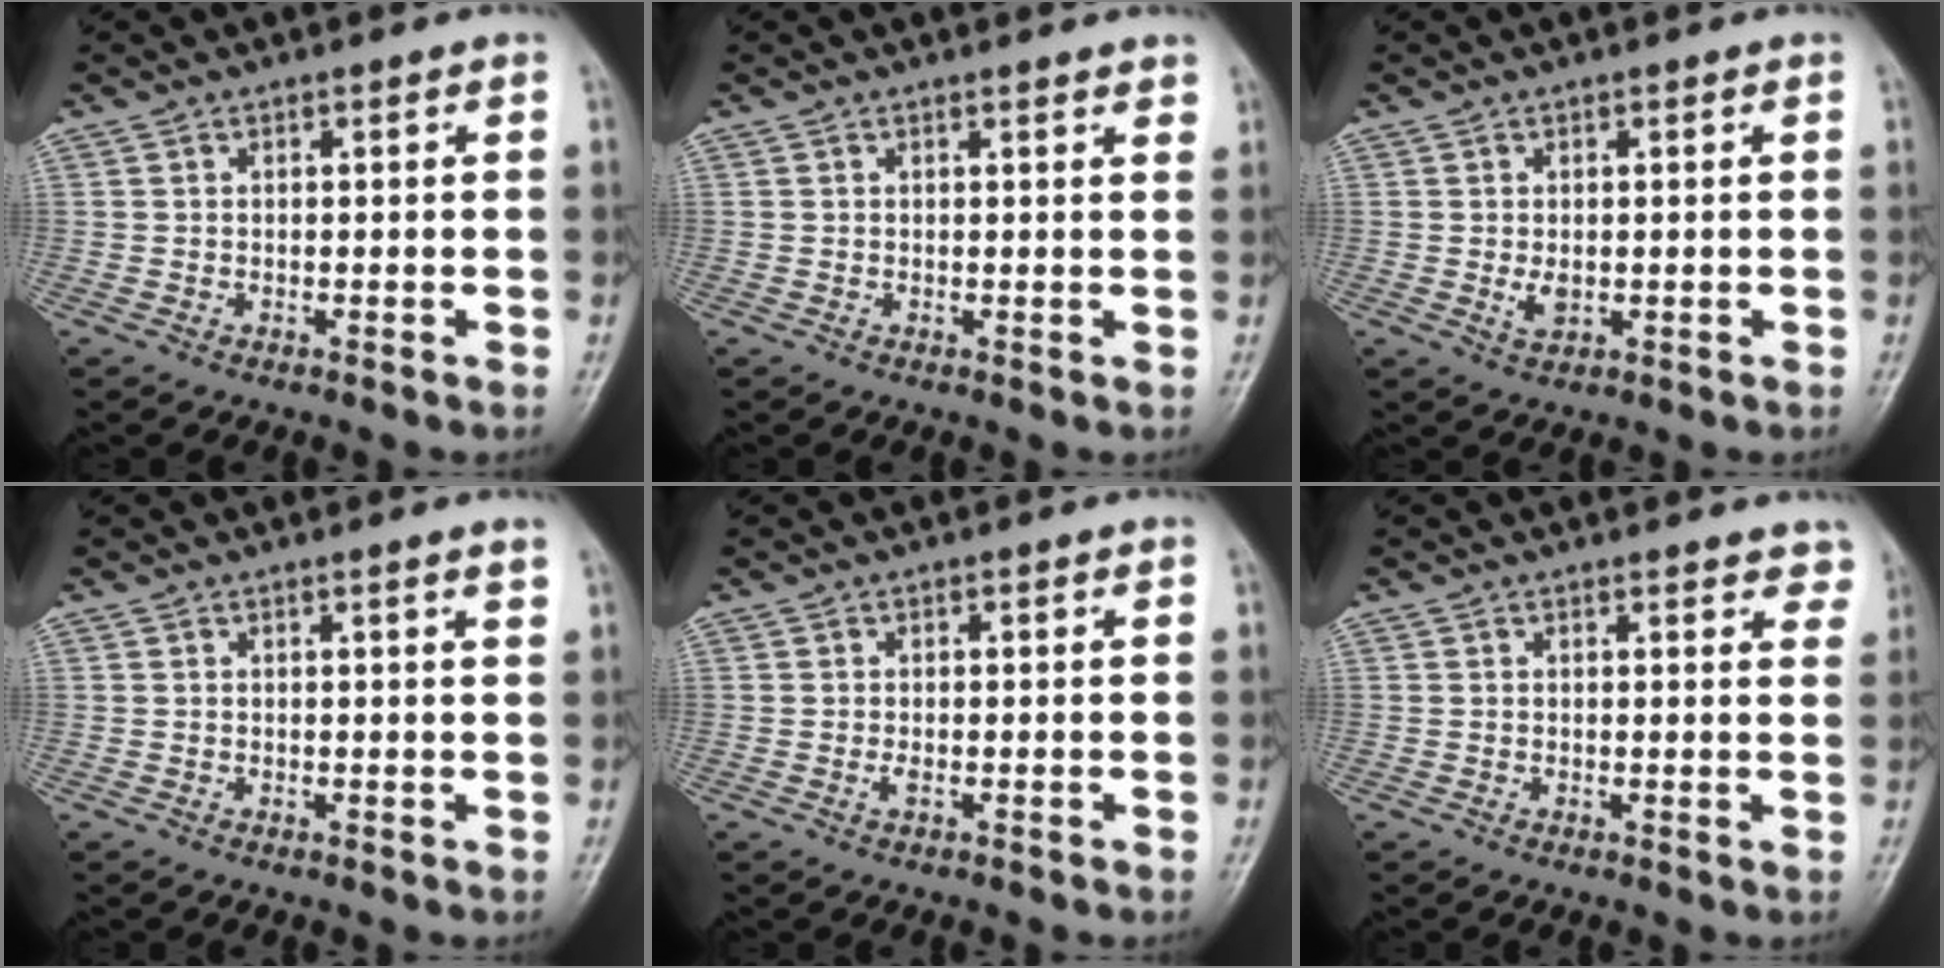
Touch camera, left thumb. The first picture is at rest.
{"total": 1.8, "force": [1.6, 0.6, 0.7], "torque": [-0.001, -0.004, 0.015]}
{"total": 2.7, "force": [-0.1, 1.8, 2.0], "torque": [-0.028, -0.006, 0.002]}
{"total": 1.1, "force": [0.9, -0.1, 0.6], "torque": [-0.007, -0.004, 0.008]}
{"total": 1.1, "force": [-0.1, 0.5, 1.0], "torque": [-0.018, -0.002, -0.005]}
{"total": 3.7, "force": [3.3, 1.6, 0.8], "torque": [0.025, -0.014, 0.020]}